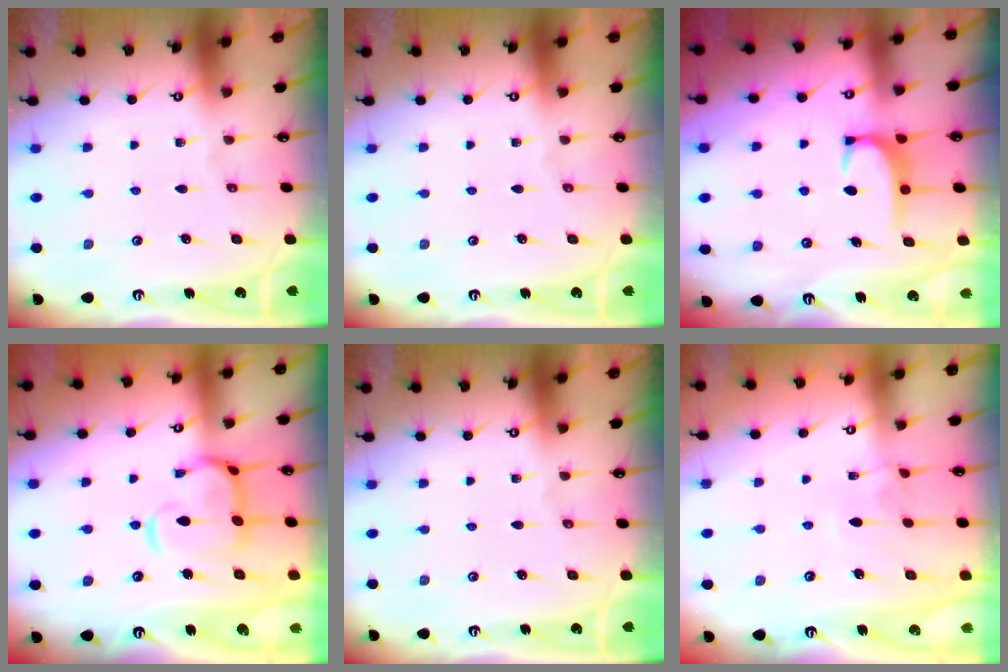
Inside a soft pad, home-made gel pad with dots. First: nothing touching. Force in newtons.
{"total": 0.0}
{"total": 2.7, "press": 2.7, "slide": 0.4}
{"total": 8.6, "press": 8.5, "slide": 1.4}
{"total": 0.0}
{"total": 2.5, "press": 2.5, "slide": 0.5}